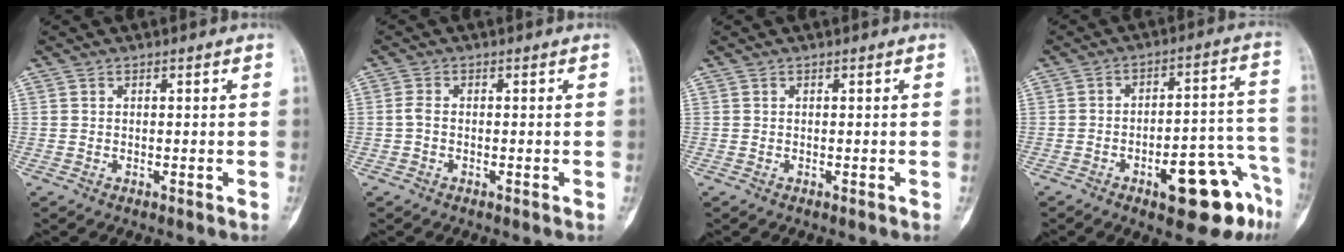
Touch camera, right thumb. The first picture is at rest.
{"total": 1.7, "force": [-0.3, 1.1, 1.2], "torque": [-0.026, 0.002, -0.011]}
{"total": 0.0}
{"total": 15.6, "force": [-8.5, 5.4, 11.9], "torque": [-0.102, 0.081, -0.106]}